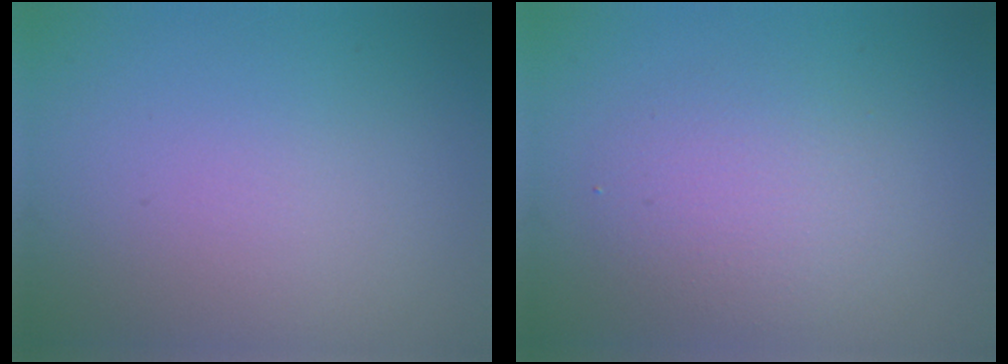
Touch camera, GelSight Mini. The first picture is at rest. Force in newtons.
{"total": 2.8, "press": 2.8, "slide": 0.2}